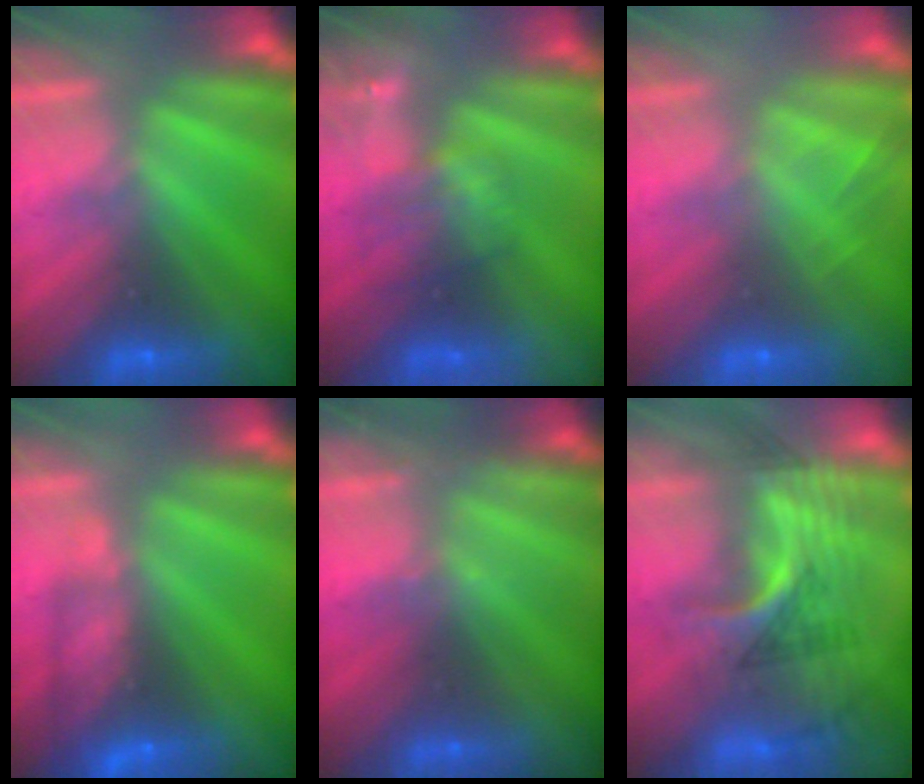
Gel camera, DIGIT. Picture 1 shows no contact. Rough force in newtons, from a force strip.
{"total": 3.4}
{"total": 2.0}
{"total": 7.6}
{"total": 2.3}
{"total": 2.8}